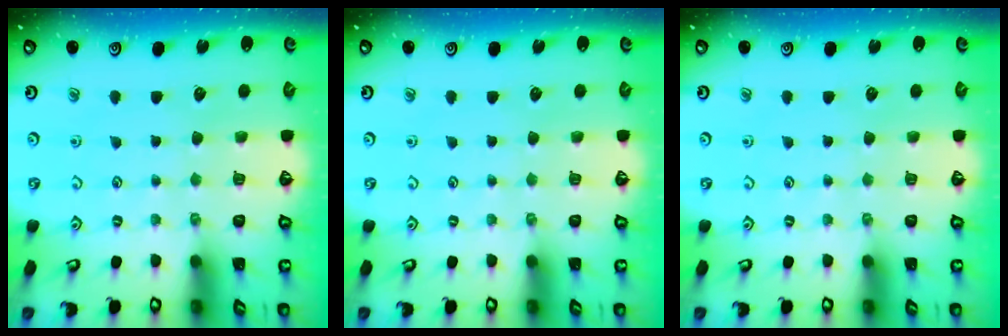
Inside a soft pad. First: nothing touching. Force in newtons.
{"total": 0.0}
{"total": 0.0}